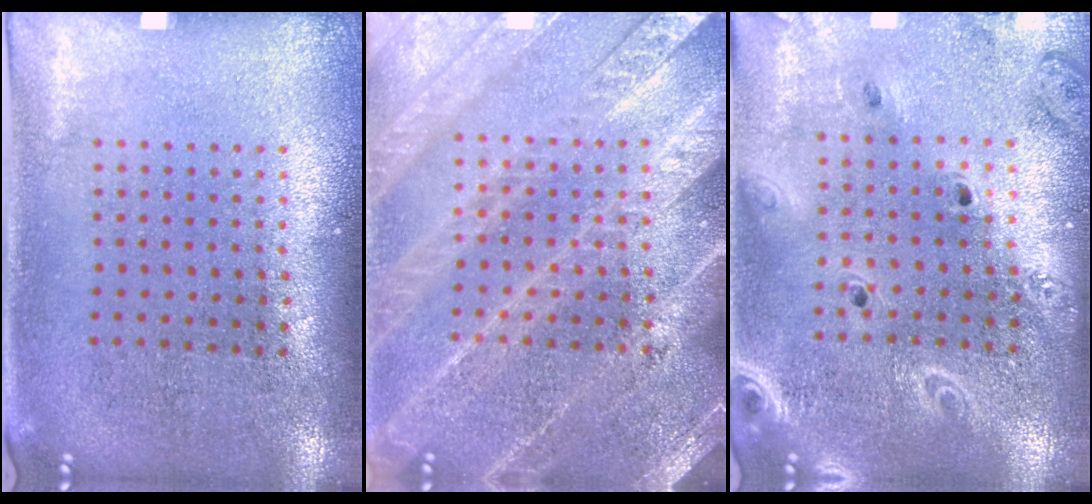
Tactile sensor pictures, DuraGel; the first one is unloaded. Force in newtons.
{"total": 4.8, "press": 4.8, "slide": 0.6}
{"total": 2.1, "press": 1.9, "slide": 0.9}